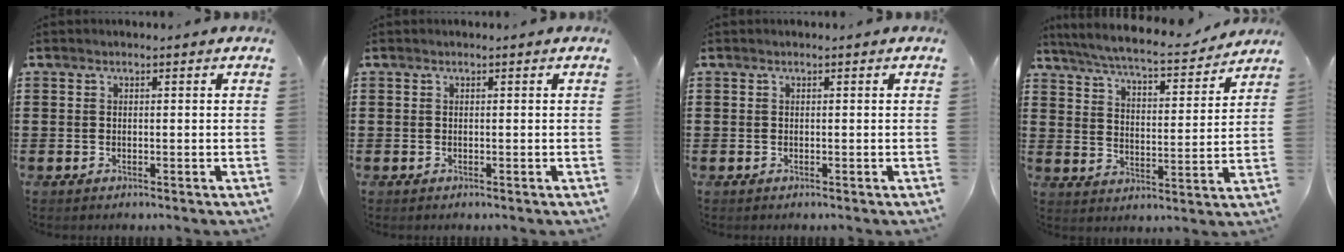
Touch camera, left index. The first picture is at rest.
{"total": 0.0}
{"total": 0.0}
{"total": 6.5, "force": [6.0, -0.1, 2.3], "torque": [-0.072, -0.040, 0.101]}